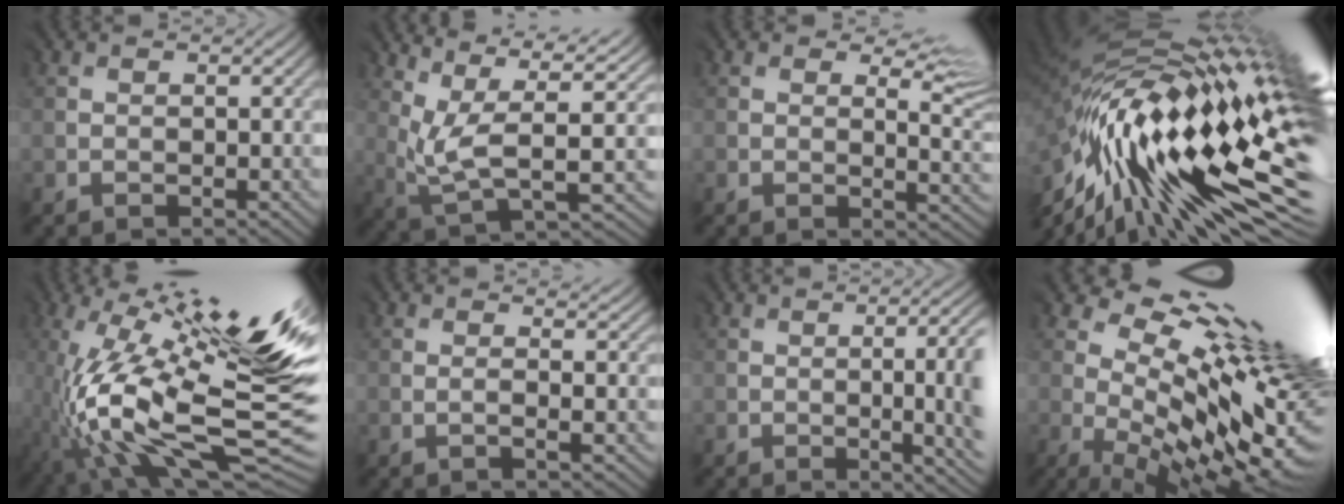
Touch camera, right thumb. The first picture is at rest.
{"total": 8.9, "force": [4.0, 2.8, 7.4], "torque": [-0.162, 0.004, 0.084]}
{"total": 7.1, "force": [2.0, 3.5, 5.8], "torque": [-0.082, -0.006, 0.032]}
{"total": 17.0, "force": [-2.7, 6.1, 15.6], "torque": [-0.286, -0.011, -0.049]}
{"total": 15.9, "force": [-2.1, 4.3, 15.1], "torque": [-0.277, 0.007, -0.048]}
{"total": 2.3, "force": [0.7, 0.4, 2.1], "torque": [-0.034, 0.004, 0.010]}
{"total": 10.6, "force": [-1.3, 4.6, 9.4], "torque": [-0.089, 0.004, -0.017]}
{"total": 17.4, "force": [5.4, 5.9, 15.4], "torque": [-0.244, 0.003, 0.107]}